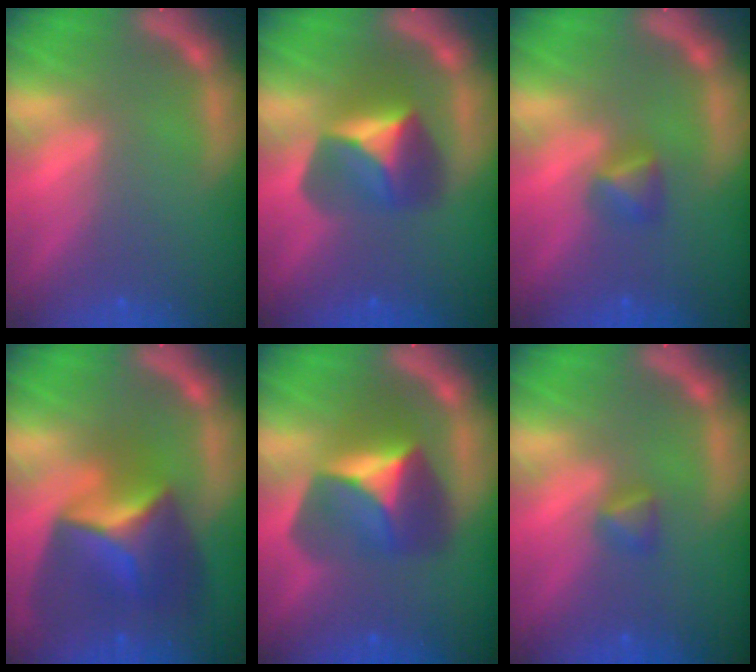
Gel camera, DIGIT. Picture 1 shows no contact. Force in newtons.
{"total": 5.4}
{"total": 1.9}
{"total": 8.4}
{"total": 6.9}
{"total": 1.4}